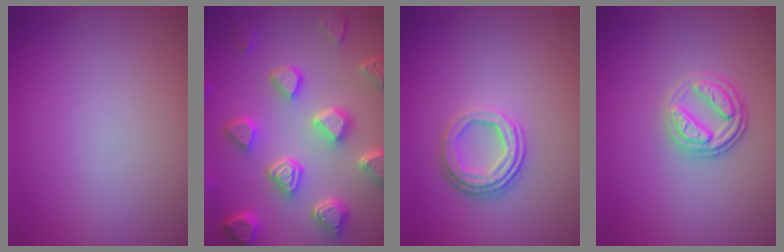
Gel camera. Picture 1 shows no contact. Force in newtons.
{"total": 7.4, "press": 5.9, "slide": 4.5}
{"total": 3.5, "press": 2.6, "slide": 2.3}
{"total": 2.8, "press": 2.4, "slide": 1.3}